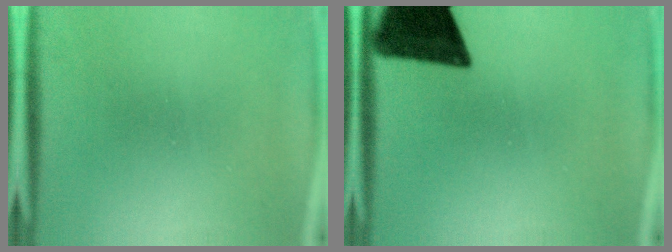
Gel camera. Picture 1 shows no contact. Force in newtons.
{"total": 14.7}